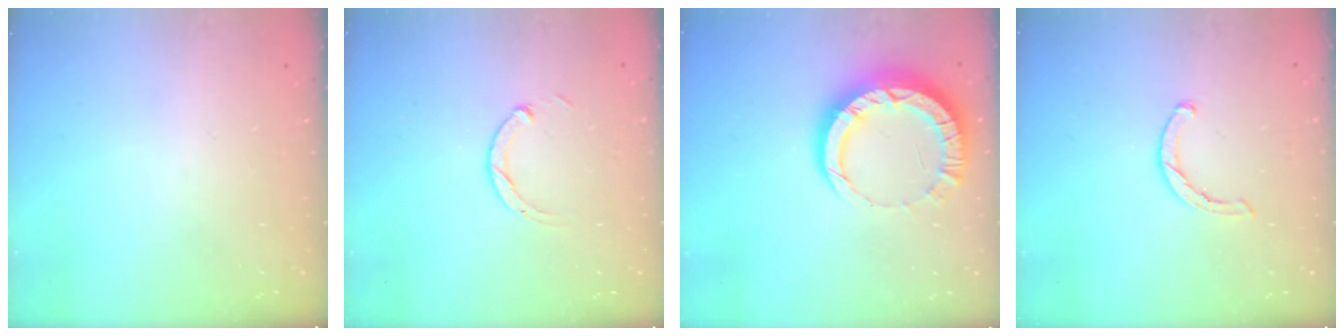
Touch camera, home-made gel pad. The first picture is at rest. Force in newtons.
{"total": 2.9, "press": 2.9, "slide": 0.4}
{"total": 10.4, "press": 10.4, "slide": 1.0}
{"total": 1.8, "press": 1.8, "slide": 0.3}